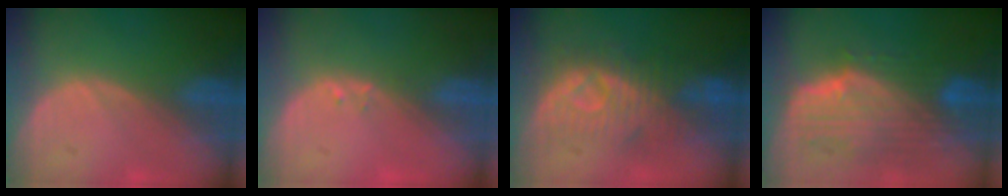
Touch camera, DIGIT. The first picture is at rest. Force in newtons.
{"total": 0.6, "press": 0.6, "slide": 0.2}
{"total": 8.2, "press": 8.2, "slide": 0.2}
{"total": 10.1, "press": 8.9, "slide": 4.6}